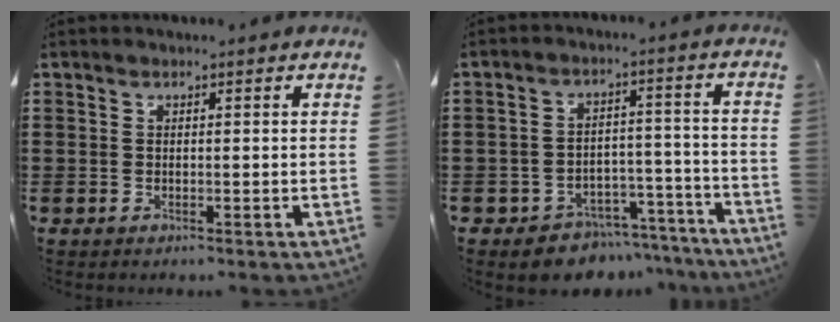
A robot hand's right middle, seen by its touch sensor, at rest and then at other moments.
{"total": 5.4, "force": [-5.1, 1.9, 0.4], "torque": [-0.008, 0.023, -0.102]}